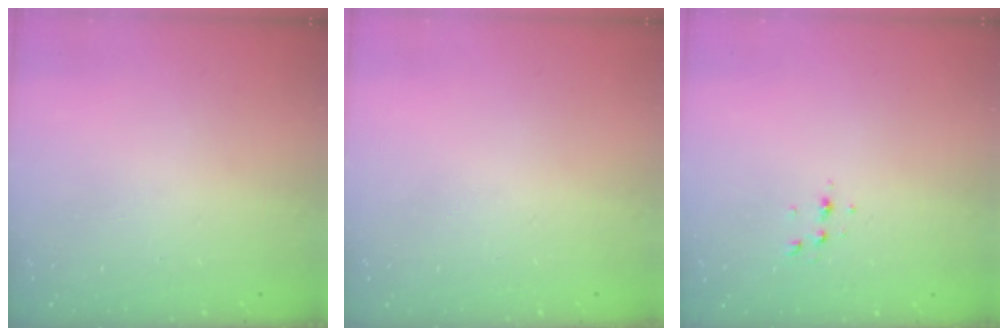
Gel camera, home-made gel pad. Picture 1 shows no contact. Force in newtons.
{"total": 0.0}
{"total": 3.7, "press": 3.2, "slide": 1.7}